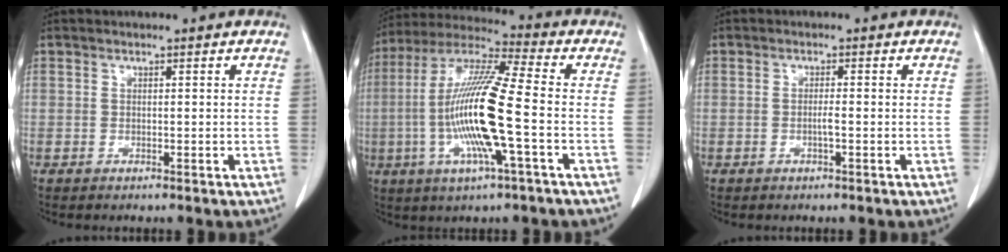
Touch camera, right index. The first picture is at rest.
{"total": 16.2, "force": [-3.1, 0.6, 15.9], "torque": [-0.325, -0.006, -0.068]}
{"total": 1.5, "force": [-0.4, -0.1, 1.4], "torque": [-0.029, -0.001, -0.009]}